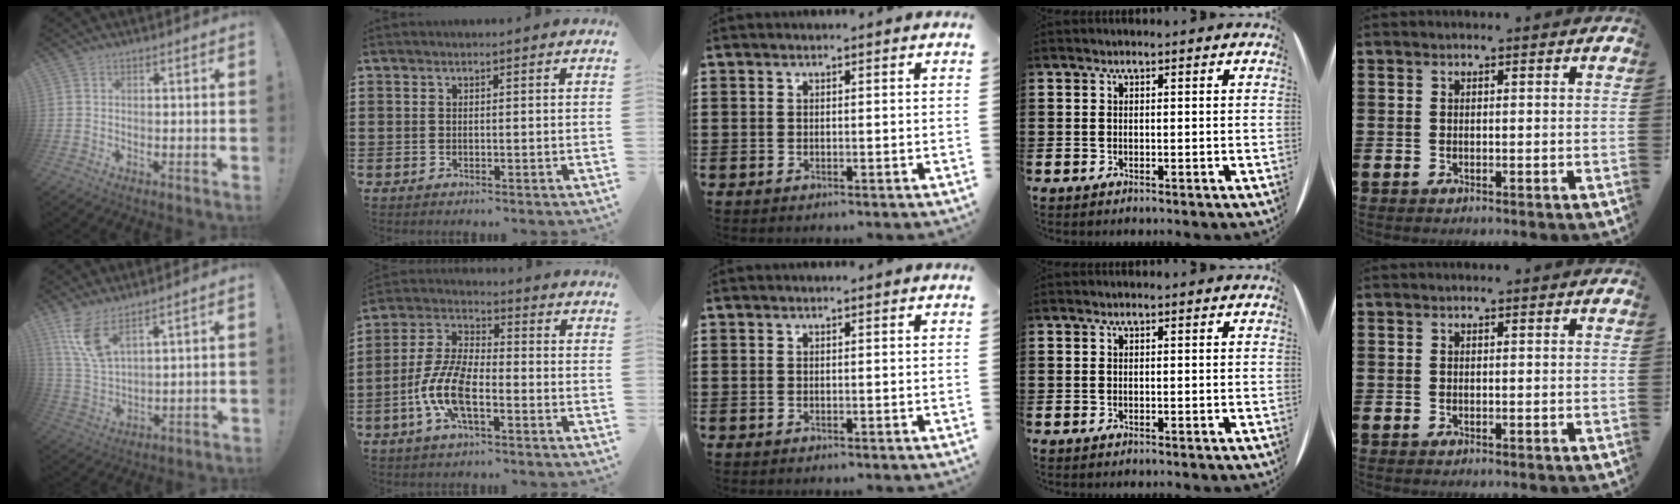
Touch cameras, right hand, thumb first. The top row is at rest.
{"thumb": {"total": 9.9, "force": [6.6, 3.4, 6.5], "torque": [-0.136, -0.029, 0.127]}, "index": {"total": 9.1, "force": [-3.3, 3.6, 7.7], "torque": [-0.190, -0.013, -0.069]}}